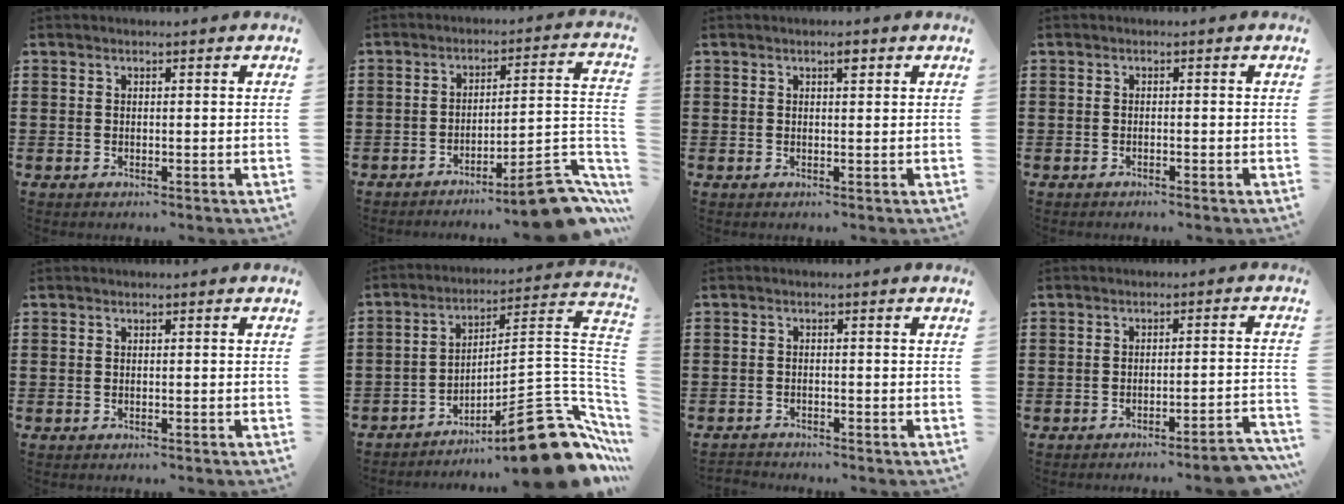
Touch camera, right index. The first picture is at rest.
{"total": 10.6, "force": [-8.5, 1.4, 6.1], "torque": [-0.081, 0.029, -0.158]}
{"total": 1.8, "force": [0.9, 0.6, 1.4], "torque": [-0.021, 0.000, 0.013]}
{"total": 0.6, "force": [-0.6, 0.0, 0.2], "torque": [-0.005, -0.002, -0.012]}
{"total": 0.0}
{"total": 17.8, "force": [-11.0, 3.9, 13.4], "torque": [-0.161, 0.034, -0.178]}
{"total": 1.3, "force": [-1.3, 0.2, -0.1], "torque": [-0.003, 0.003, -0.029]}
{"total": 3.5, "force": [-3.3, -0.1, 1.3], "torque": [-0.024, -0.006, -0.067]}